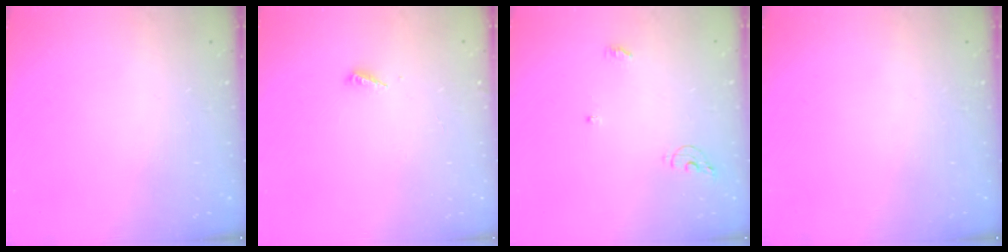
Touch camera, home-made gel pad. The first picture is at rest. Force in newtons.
{"total": 2.0, "press": 2.0, "slide": 0.2}
{"total": 6.3, "press": 6.3, "slide": 0.2}
{"total": 0.0}